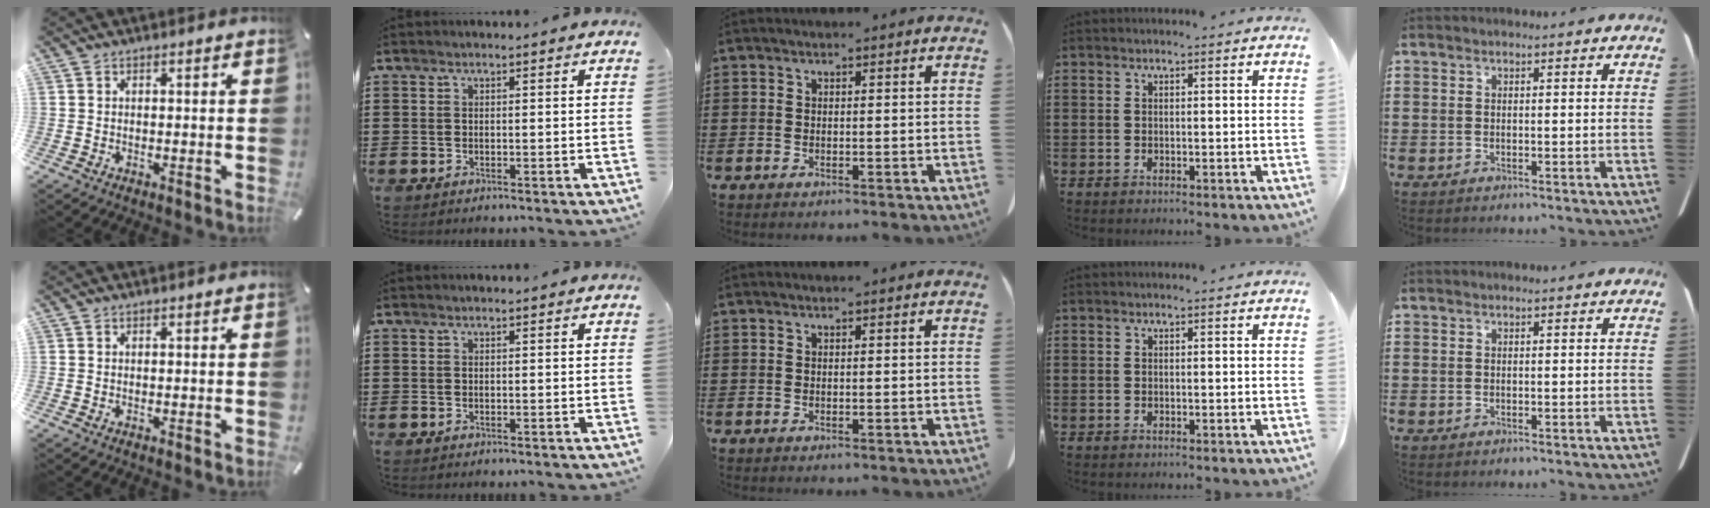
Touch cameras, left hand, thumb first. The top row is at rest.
{}